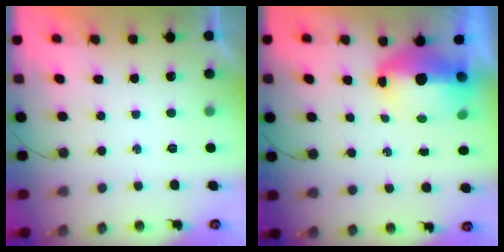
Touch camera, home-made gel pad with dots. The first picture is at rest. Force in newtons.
{"total": 9.9, "press": 9.9, "slide": 1.1}